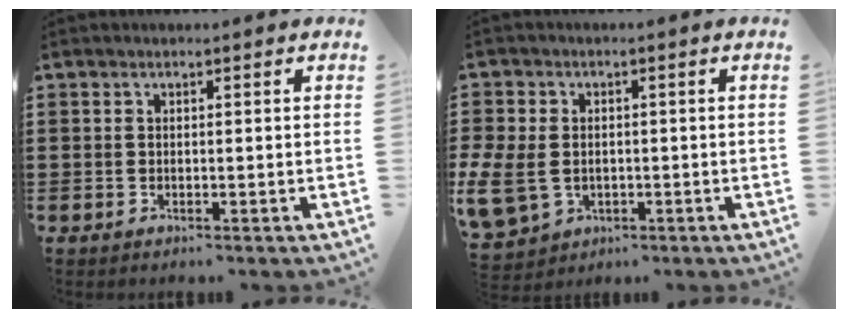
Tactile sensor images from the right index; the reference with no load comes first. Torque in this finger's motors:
{"motor_torque": [1.72, 0.42, 0.93, 0.21]}